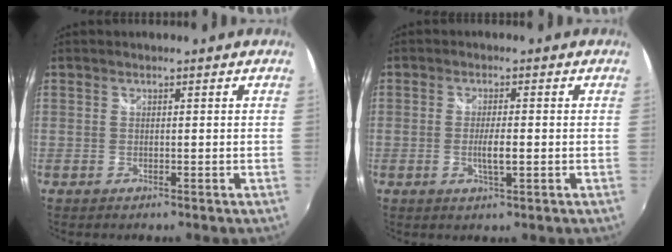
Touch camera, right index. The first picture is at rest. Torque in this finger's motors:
{"motor_torque": [0.73, -0.07, 0.29, 0.06]}